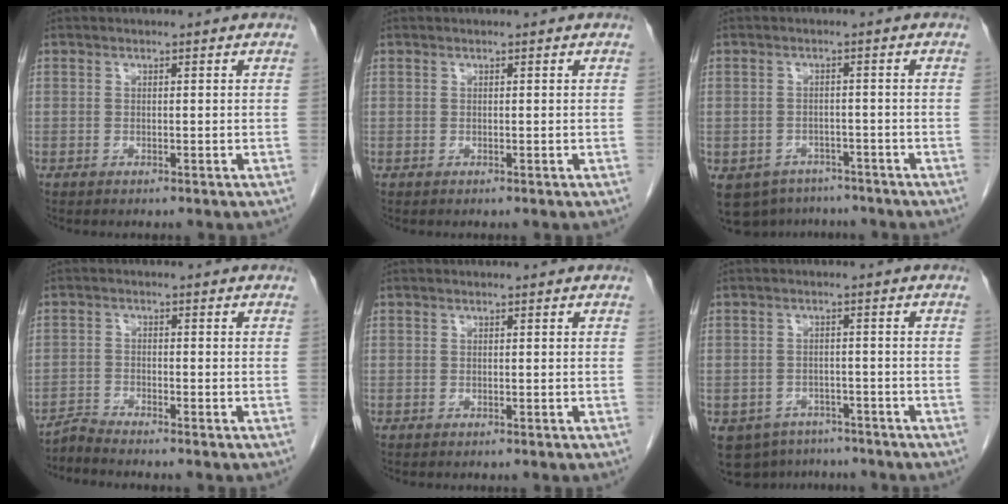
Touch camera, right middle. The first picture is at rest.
{"total": 0.0}
{"total": 8.7, "force": [-6.5, 5.6, 1.7], "torque": [-0.035, 0.002, -0.086]}
{"total": 2.6, "force": [-2.4, -0.8, -0.3], "torque": [0.005, -0.015, -0.051]}
{"total": 0.0}
{"total": 8.0, "force": [-6.1, 5.1, 1.4], "torque": [-0.024, 0.005, -0.081]}